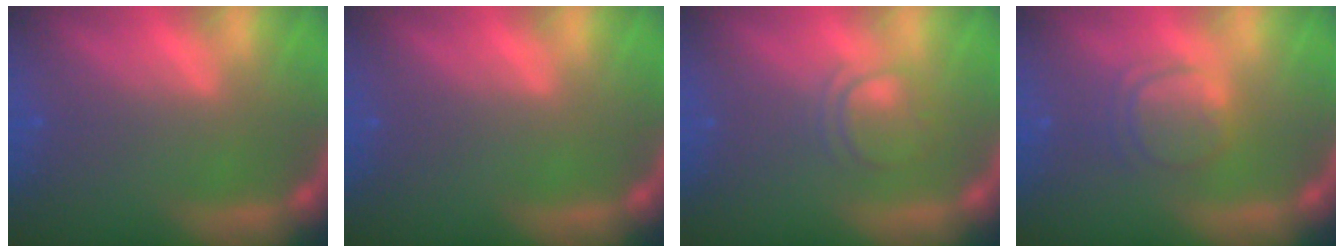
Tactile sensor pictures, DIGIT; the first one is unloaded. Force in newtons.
{"total": 0.0}
{"total": 2.4}
{"total": 3.5}